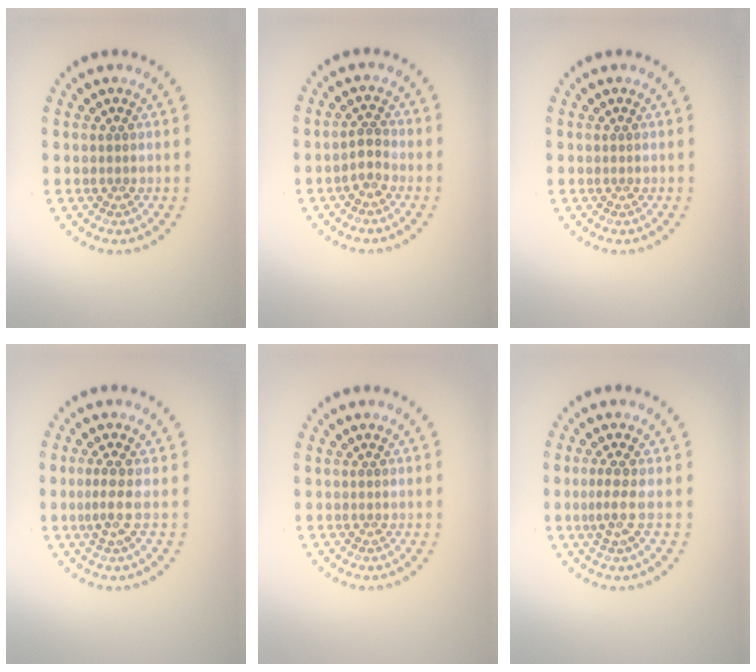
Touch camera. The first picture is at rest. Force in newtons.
{"total": 1.6, "press": 1.3, "slide": 0.9}
{"total": 0.0}
{"total": 2.1, "press": 1.3, "slide": 1.6}
{"total": 0.0}
{"total": 2.1, "press": 1.4, "slide": 1.6}